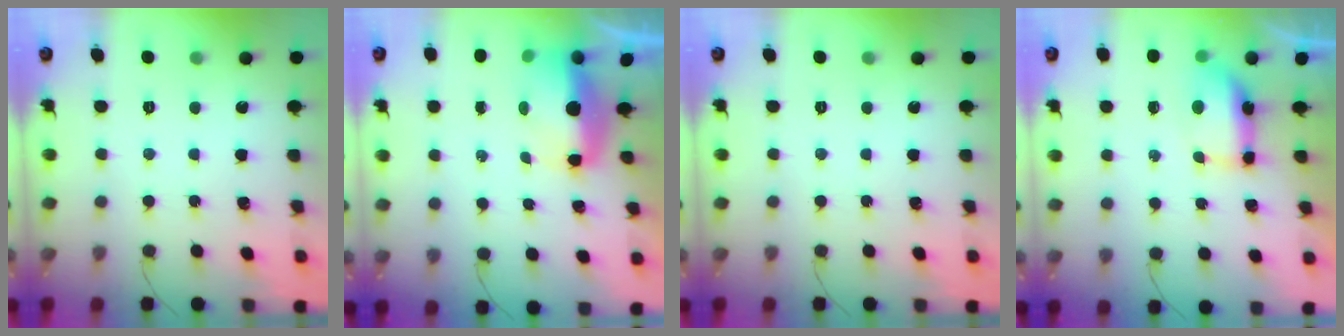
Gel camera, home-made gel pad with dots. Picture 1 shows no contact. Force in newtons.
{"total": 6.4, "press": 6.4, "slide": 0.6}
{"total": 0.0}
{"total": 7.4, "press": 7.3, "slide": 1.6}